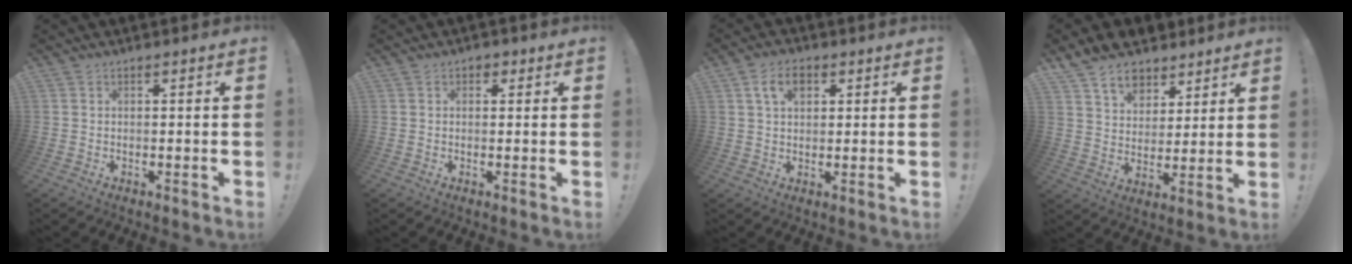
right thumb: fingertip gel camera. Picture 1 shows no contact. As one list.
[{"total": 1.8, "force": [0.4, 1.6, 0.7], "torque": [-0.006, 0.002, 0.005]}, {"total": 6.9, "force": [2.8, 4.2, 4.7], "torque": [-0.076, 0.005, 0.051]}, {"total": 11.5, "force": [8.2, 7.3, 3.3], "torque": [-0.055, -0.062, 0.160]}]